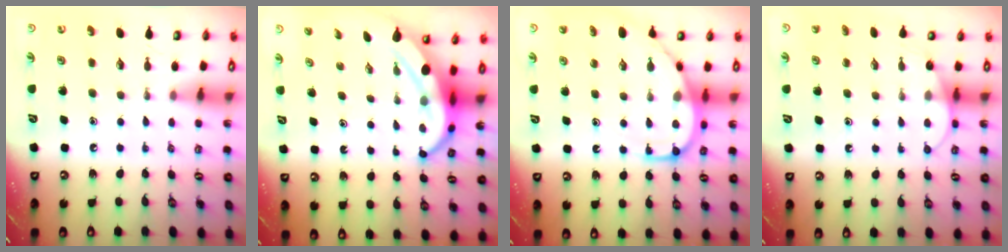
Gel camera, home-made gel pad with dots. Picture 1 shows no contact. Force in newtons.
{"total": 7.0, "press": 6.9, "slide": 1.1}
{"total": 12.0, "press": 12.0, "slide": 1.3}
{"total": 6.4, "press": 6.4, "slide": 0.3}